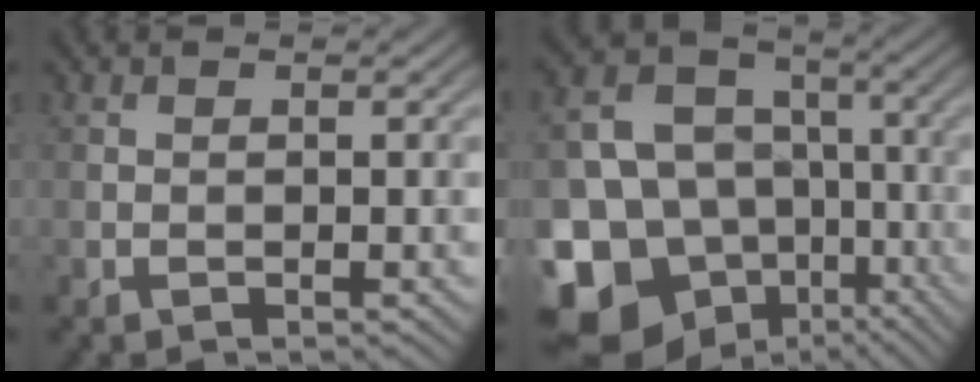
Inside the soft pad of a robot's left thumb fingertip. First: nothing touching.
{"total": 18.5, "force": [-8.3, 14.7, 7.7], "torque": [-0.205, -0.043, -0.116]}